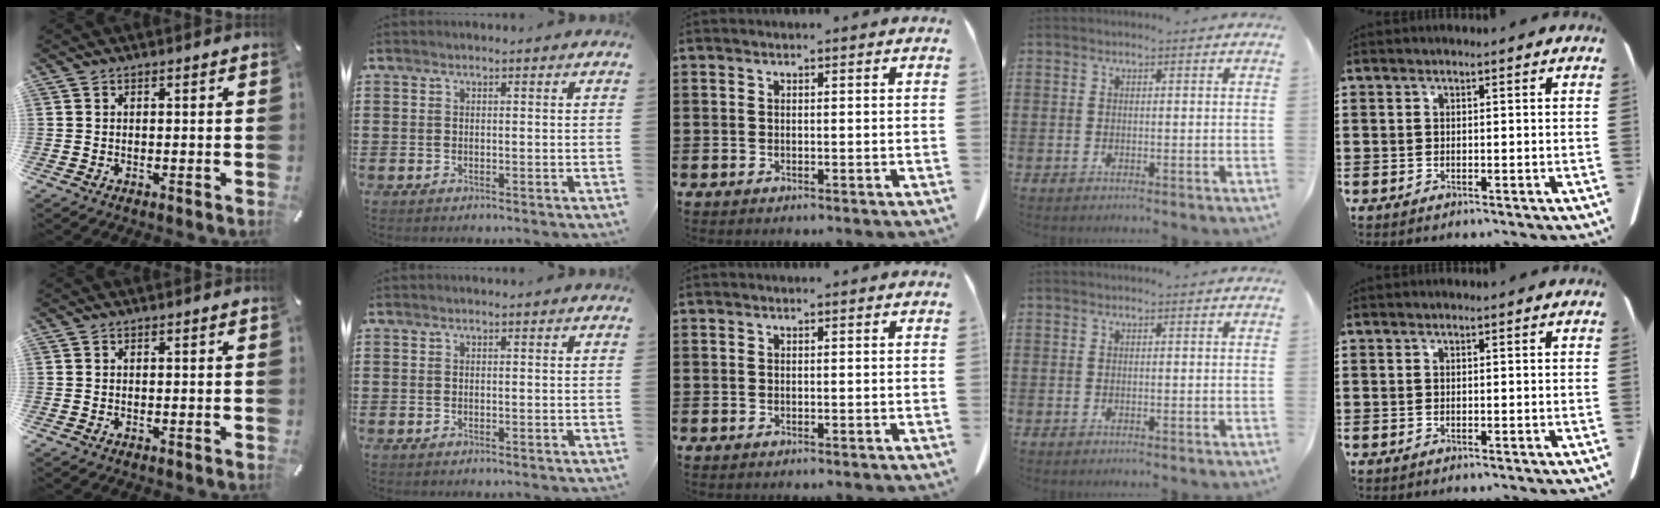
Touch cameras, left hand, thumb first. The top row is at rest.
{}